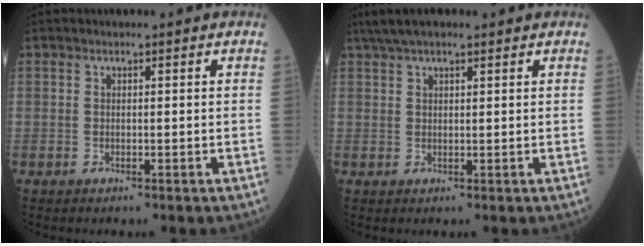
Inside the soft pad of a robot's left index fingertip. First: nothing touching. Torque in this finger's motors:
{"motor_torque": [0.19, -0.16, 0.09, 0.06]}